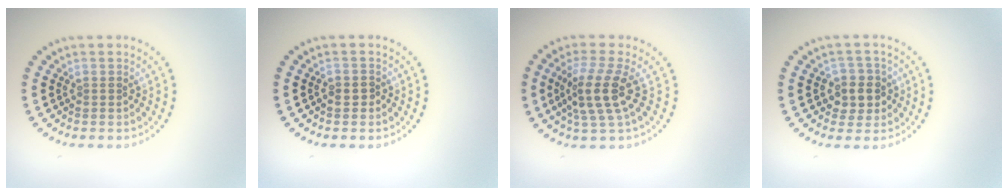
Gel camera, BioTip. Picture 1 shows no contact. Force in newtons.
{"total": 0.8, "press": 0.7, "slide": 0.4}
{"total": 3.9, "press": 3.2, "slide": 2.2}
{"total": 2.7, "press": 2.5, "slide": 0.9}